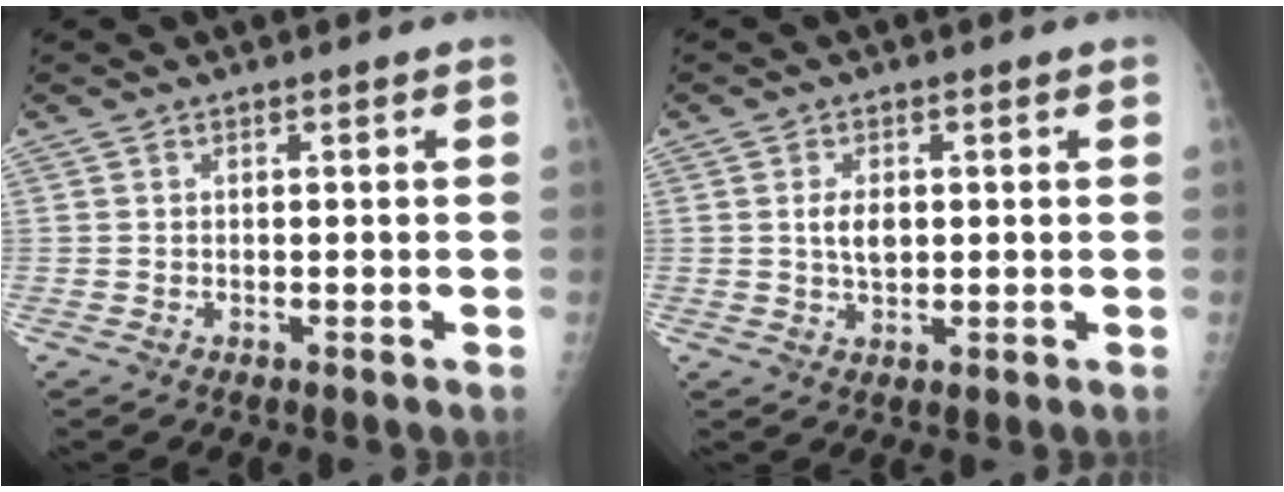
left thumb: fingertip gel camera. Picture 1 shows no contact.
{"total": 3.9, "force": [0.6, 2.4, 3.1], "torque": [-0.047, -0.004, 0.014]}